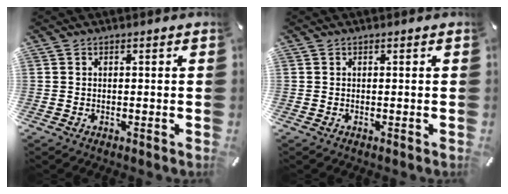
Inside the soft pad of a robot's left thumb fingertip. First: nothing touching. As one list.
[{"total": 0.0}]